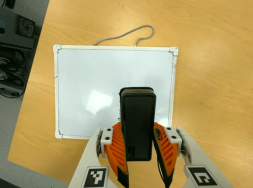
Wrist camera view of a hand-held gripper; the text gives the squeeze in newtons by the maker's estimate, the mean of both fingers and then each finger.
{"total": 8.6, "left": 7.0, "right": 10.2}